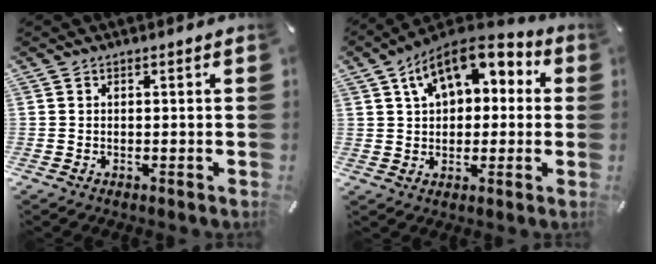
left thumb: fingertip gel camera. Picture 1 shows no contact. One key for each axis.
{"total": 12.0, "fx": 5.8, "fy": 7.9, "fz": 6.8, "tx": -0.112, "ty": -0.020, "tz": 0.108}